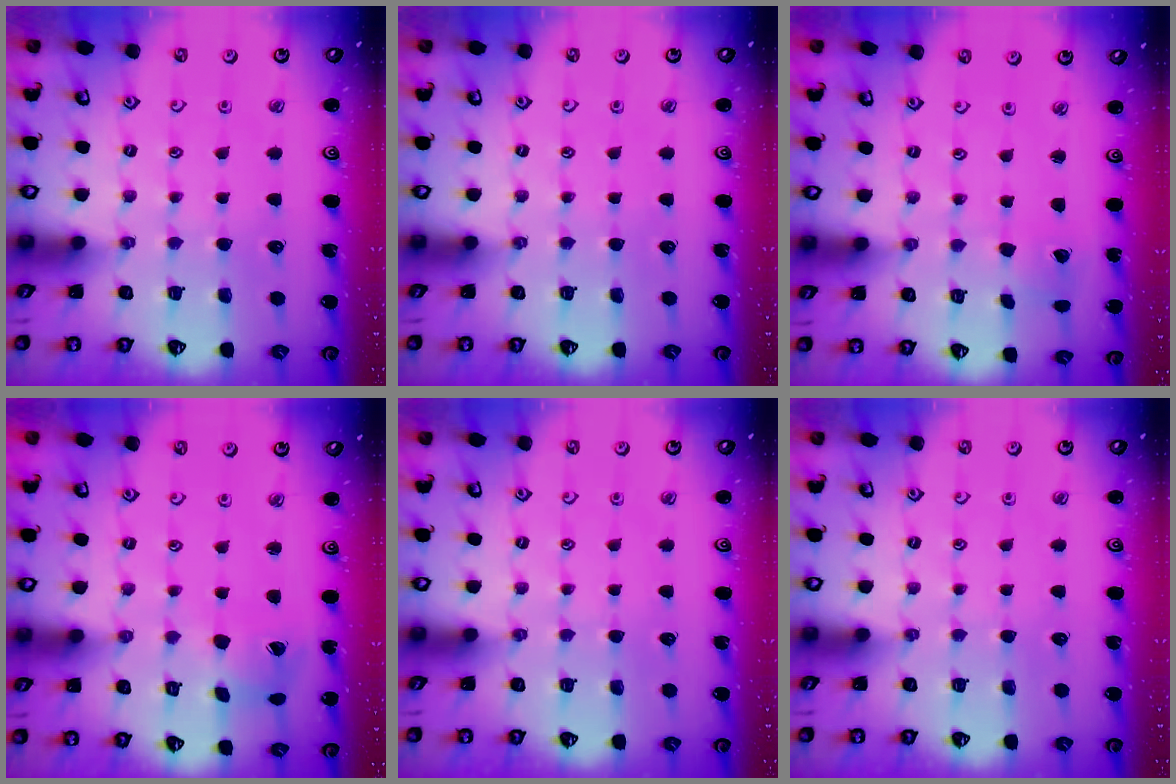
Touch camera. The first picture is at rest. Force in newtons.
{"total": 0.0}
{"total": 2.1, "press": 2.1, "slide": 0.2}
{"total": 5.1, "press": 5.1, "slide": 0.7}
{"total": 0.0}
{"total": 0.0}